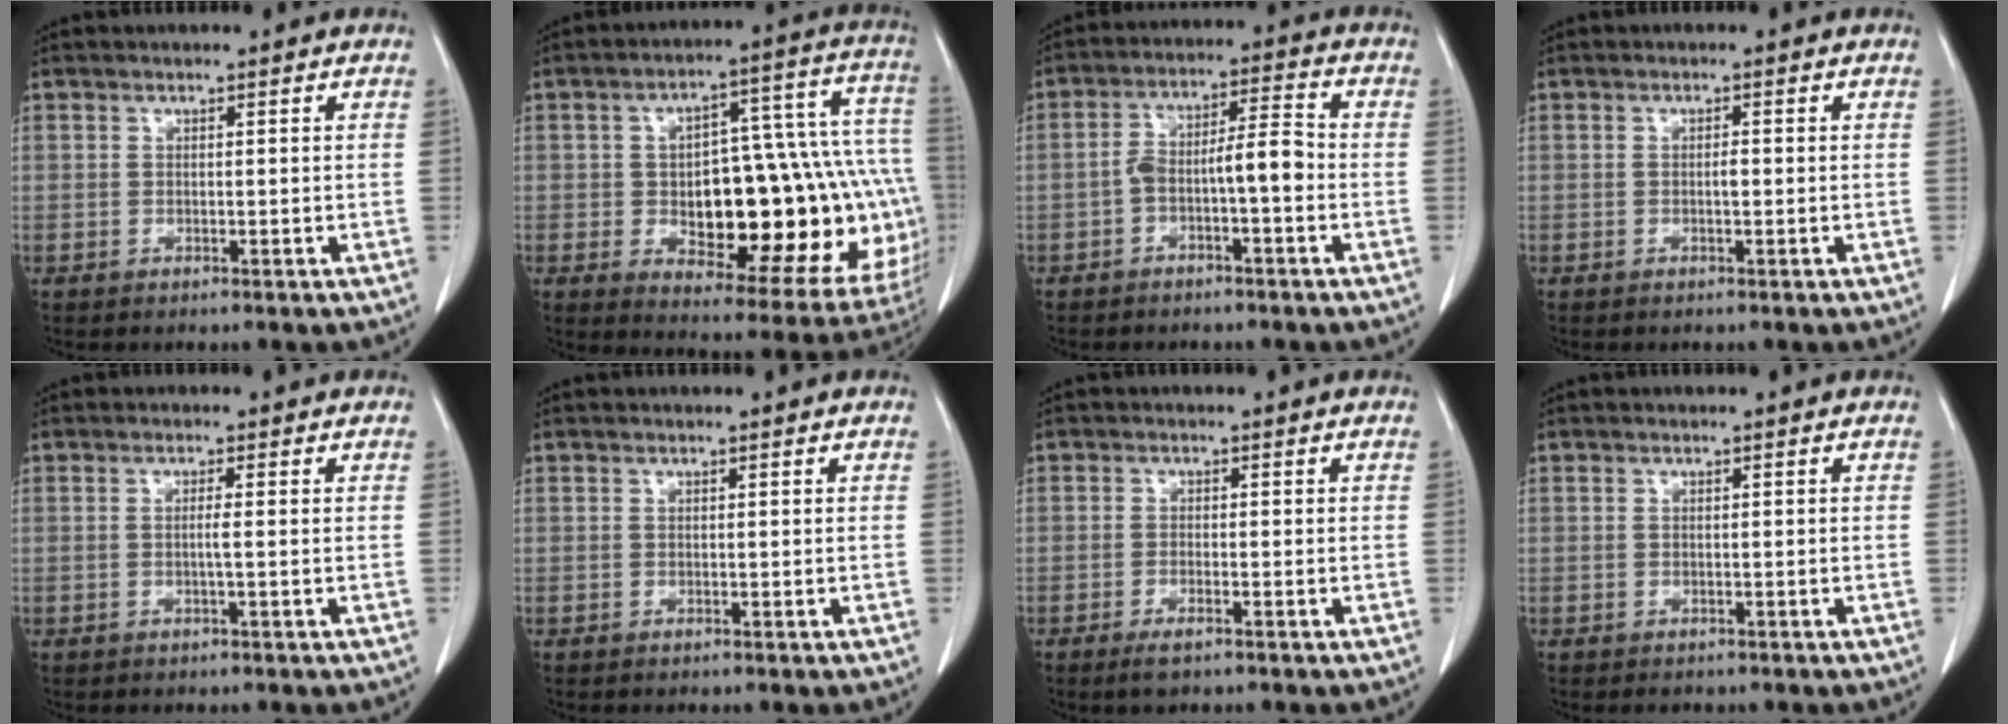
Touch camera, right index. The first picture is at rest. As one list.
[{"total": 30.1, "force": [-3.8, 11.1, 27.7], "torque": [-0.319, 0.048, -0.026]}, {"total": 6.8, "force": [-2.1, 1.5, 6.3], "torque": [-0.114, 0.030, -0.034]}, {"total": 1.1, "force": [-0.1, 0.3, 1.1], "torque": [-0.021, 0.001, -0.003]}, {"total": 1.4, "force": [-0.2, -0.2, 1.4], "torque": [-0.027, -0.001, -0.004]}, {"total": 0.0}, {"total": 2.5, "force": [-1.7, 0.6, 1.7], "torque": [-0.038, -0.003, -0.026]}, {"total": 1.2, "force": [-0.8, 0.8, 0.1], "torque": [-0.005, 0.002, -0.009]}]